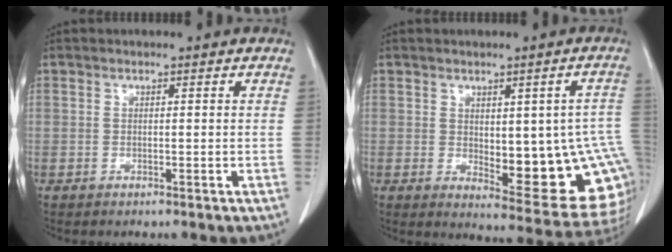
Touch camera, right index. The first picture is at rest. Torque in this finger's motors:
{"motor_torque": [0.36, 0.08, 0.21, 0.03]}